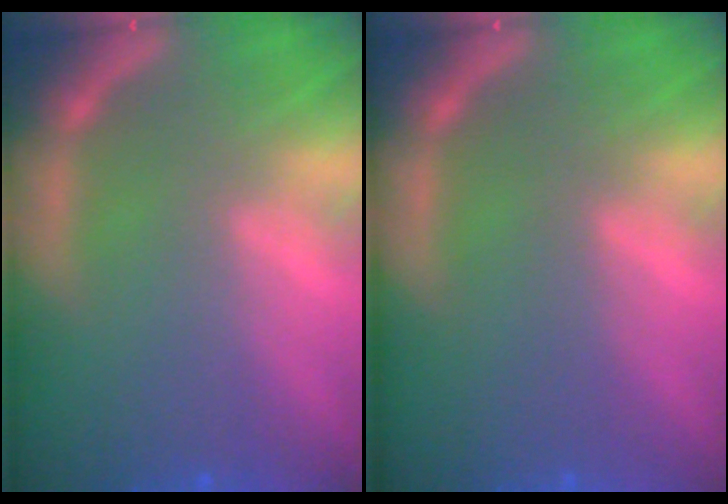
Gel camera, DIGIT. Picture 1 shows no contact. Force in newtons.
{"total": 0.0}